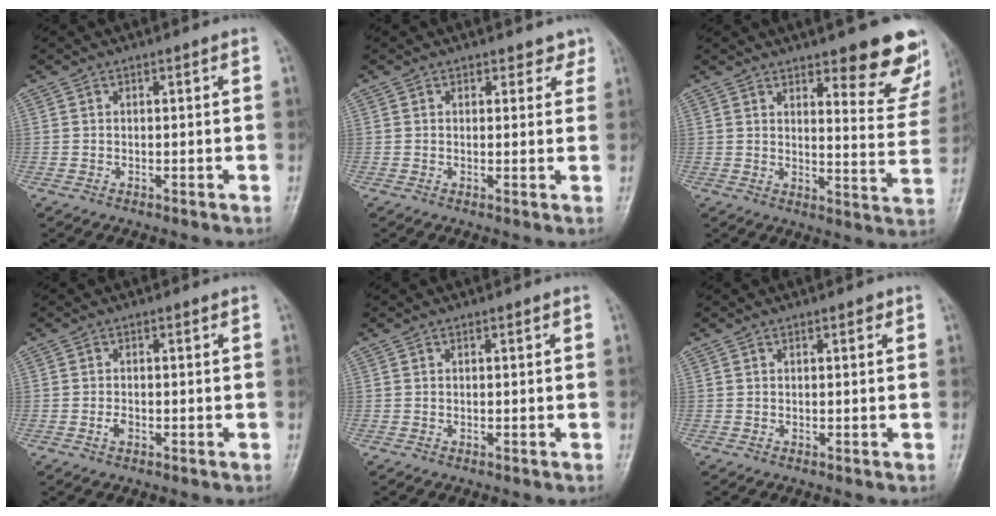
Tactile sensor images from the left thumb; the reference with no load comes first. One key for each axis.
{"total": 2.2, "fx": 1.7, "fy": 1.4, "fz": 0.3, "tx": 0.023, "ty": -0.008, "tz": 0.013}
{"total": 14.3, "fx": 9.3, "fy": 4.2, "fz": 10.0, "tx": -0.076, "ty": -0.061, "tz": 0.117}
{"total": 1.3, "fx": -0.5, "fy": 0.8, "fz": 0.9, "tx": -0.015, "ty": 0.001, "tz": -0.010}
{"total": 0.0}
{"total": 0.9, "fx": 0.5, "fy": 0.4, "fz": 0.6, "tx": -0.004, "ty": 0.000, "tz": 0.004}